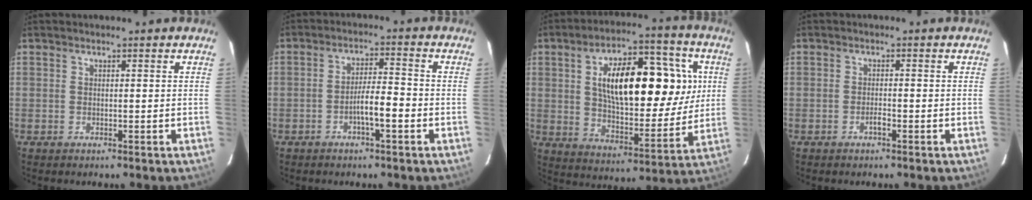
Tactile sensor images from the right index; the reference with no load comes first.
{"total": 5.1, "force": [-2.0, 0.7, 4.6], "torque": [-0.081, 0.011, -0.033]}
{"total": 21.0, "force": [4.4, 8.6, 18.7], "torque": [-0.289, 0.033, 0.070]}
{"total": 1.2, "force": [-0.7, 0.2, 1.0], "torque": [-0.019, 0.001, -0.013]}